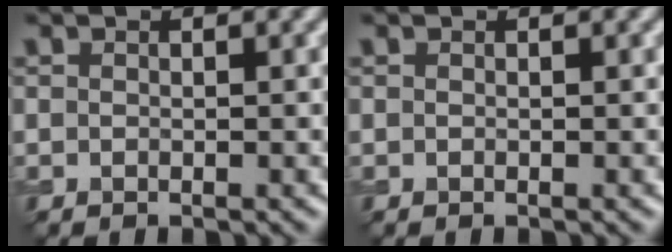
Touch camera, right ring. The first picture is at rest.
{"total": 0.0}